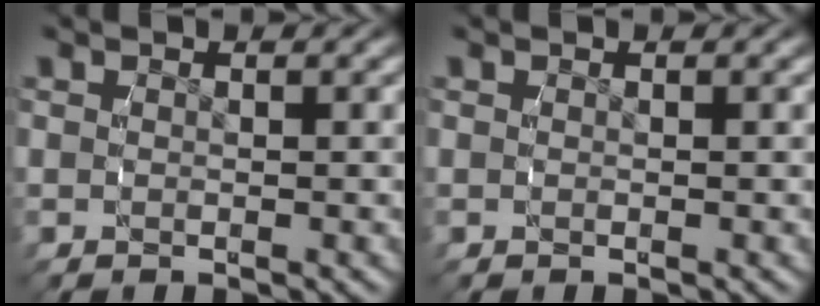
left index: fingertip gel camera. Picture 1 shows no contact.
{"total": 0.0}